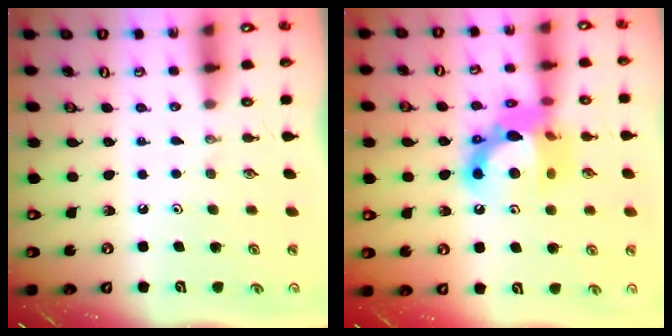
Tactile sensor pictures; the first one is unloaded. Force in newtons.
{"total": 15.6, "press": 15.5, "slide": 1.0}